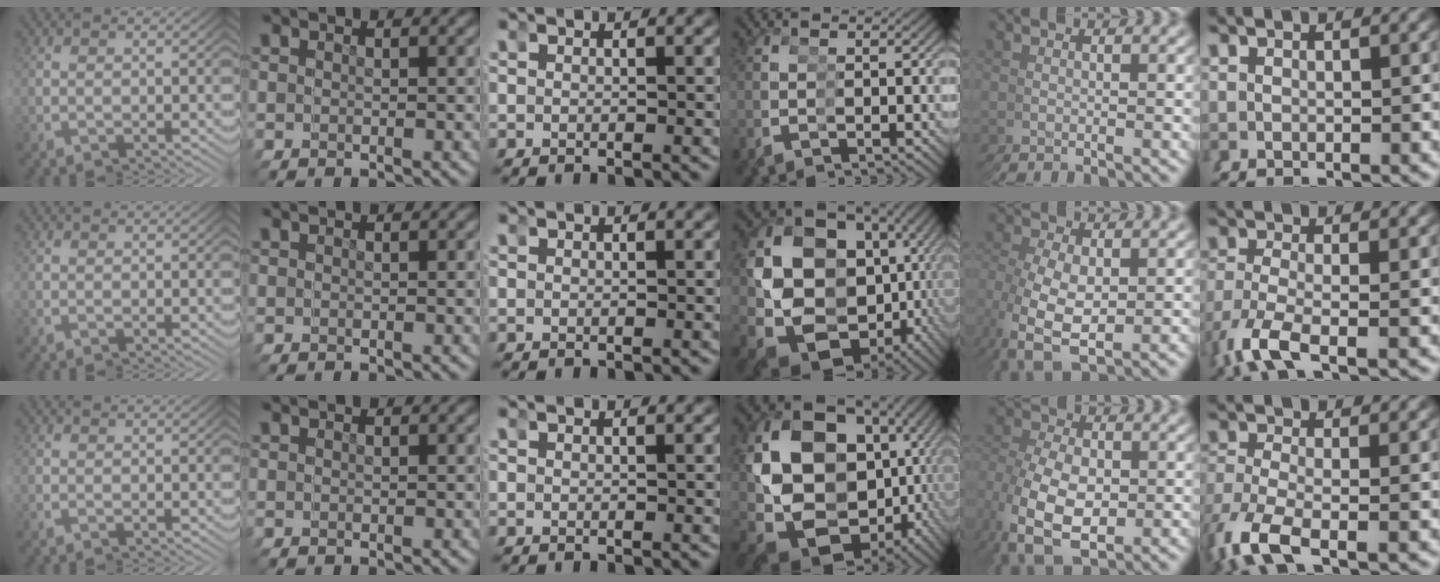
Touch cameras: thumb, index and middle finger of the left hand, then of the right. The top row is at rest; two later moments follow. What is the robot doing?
{"motion": "grasp_and_lifting", "object": "pipette"}